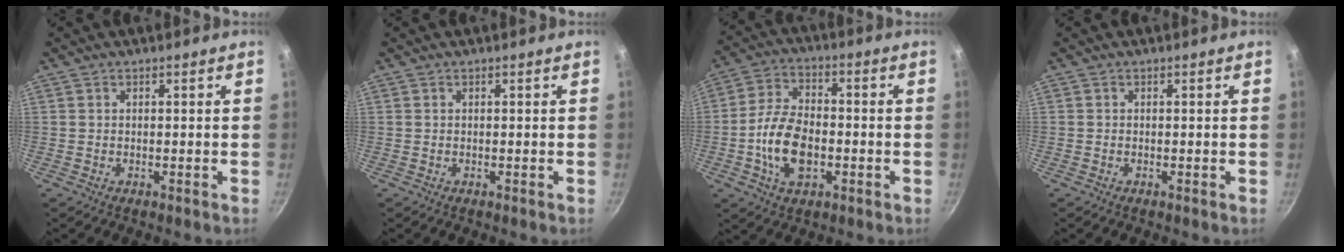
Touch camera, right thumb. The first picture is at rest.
{"total": 0.0}
{"total": 12.1, "force": [-2.7, 7.3, 9.3], "torque": [-0.163, 0.024, -0.055]}
{"total": 0.0}